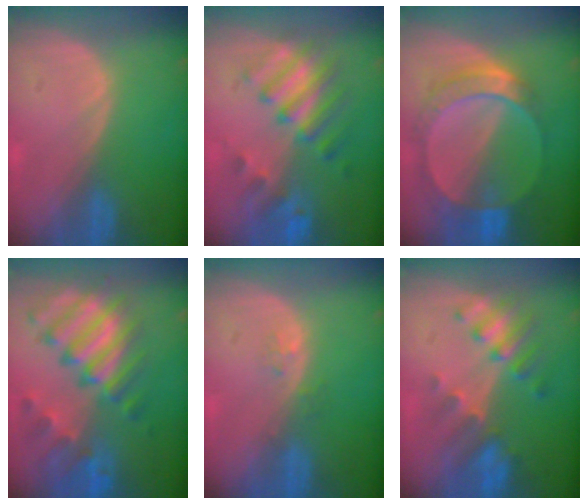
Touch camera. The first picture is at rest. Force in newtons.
{"total": 7.8, "press": 7.6, "slide": 1.8}
{"total": 8.5, "press": 7.7, "slide": 3.5}
{"total": 11.5, "press": 9.8, "slide": 6.0}
{"total": 1.2, "press": 1.2, "slide": 0.1}
{"total": 7.6, "press": 6.8, "slide": 3.4}